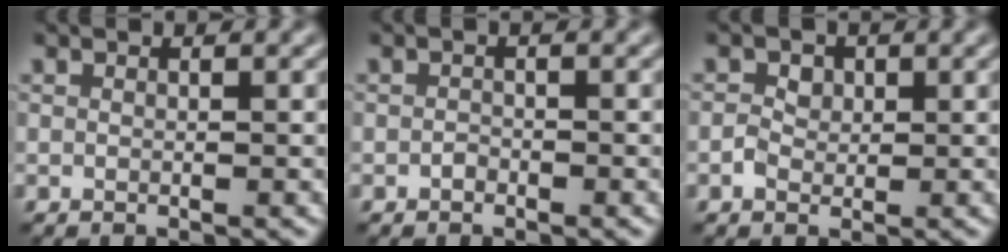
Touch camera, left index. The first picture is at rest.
{"total": 0.6, "force": [-0.6, 0.2, 0.1], "torque": [-0.008, -0.003, -0.011]}
{"total": 1.4, "force": [-0.3, 1.2, 0.6], "torque": [-0.016, -0.001, -0.010]}